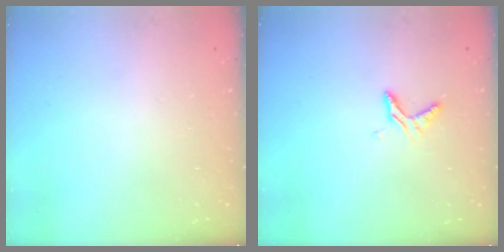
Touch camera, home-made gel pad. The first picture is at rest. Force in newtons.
{"total": 5.8, "press": 5.8, "slide": 0.4}